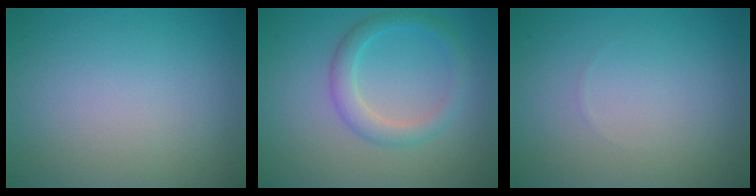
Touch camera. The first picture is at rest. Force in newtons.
{"total": 2.8, "press": 2.8, "slide": 0.1}
{"total": 0.0}